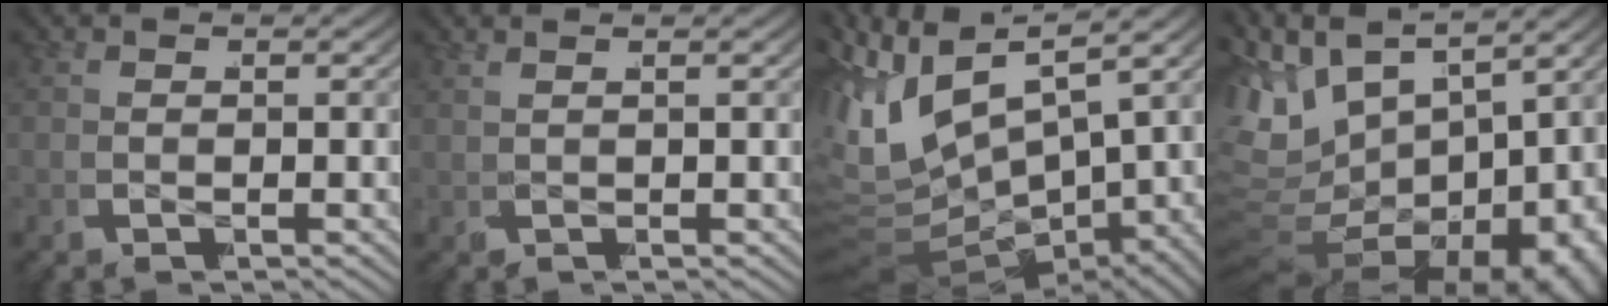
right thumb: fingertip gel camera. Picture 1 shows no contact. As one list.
[{"total": 1.5, "force": [0.9, -1.2, -0.1], "torque": [0.013, 0.015, 0.010]}, {"total": 12.8, "force": [0.3, 9.2, 8.9], "torque": [-0.213, -0.029, 0.007]}, {"total": 15.1, "force": [-1.8, 9.8, 11.4], "torque": [-0.225, -0.035, -0.011]}]